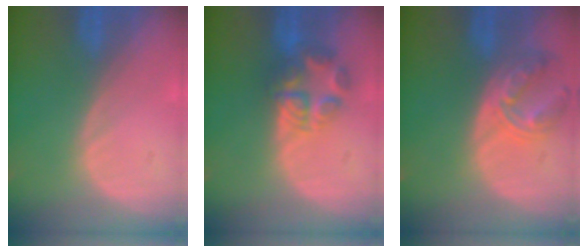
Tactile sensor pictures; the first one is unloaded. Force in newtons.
{"total": 6.0, "press": 5.9, "slide": 0.8}
{"total": 7.6, "press": 6.7, "slide": 3.7}